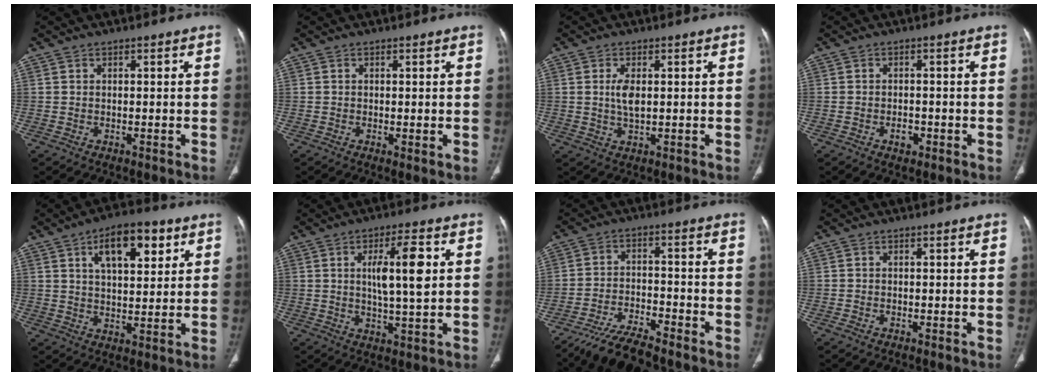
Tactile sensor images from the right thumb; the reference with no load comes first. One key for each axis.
{"total": 1.1, "fx": -0.1, "fy": 0.2, "fz": 1.1, "tx": -0.023, "ty": -0.007, "tz": -0.002}
{"total": 3.8, "fx": 0.5, "fy": 1.7, "fz": 3.4, "tx": -0.069, "ty": -0.004, "tz": 0.014}
{"total": 2.2, "fx": -1.0, "fy": 1.4, "fz": 1.4, "tx": -0.015, "ty": 0.004, "tz": -0.013}
{"total": 12.6, "fx": 5.6, "fy": 5.9, "fz": 9.6, "tx": -0.120, "ty": -0.012, "tz": 0.087}
{"total": 9.4, "fx": 1.9, "fy": 2.3, "fz": 8.9, "tx": -0.147, "ty": -0.005, "tz": 0.035}
{"total": 9.4, "fx": -8.1, "fy": 2.1, "fz": 4.3, "tx": -0.084, "ty": 0.033, "tz": -0.145}
{"total": 0.6, "fx": -0.4, "fy": 0.2, "fz": 0.4, "tx": -0.013, "ty": 0.000, "tz": -0.008}